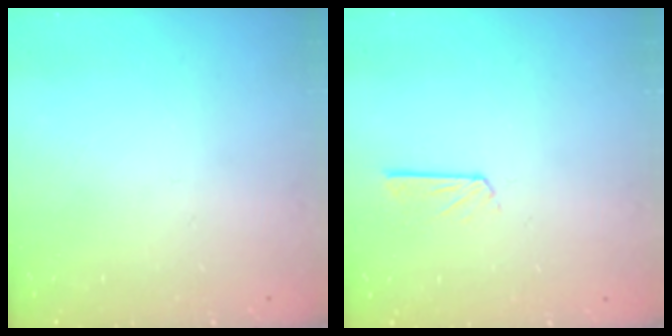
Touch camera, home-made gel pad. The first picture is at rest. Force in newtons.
{"total": 4.5, "press": 4.5, "slide": 0.4}